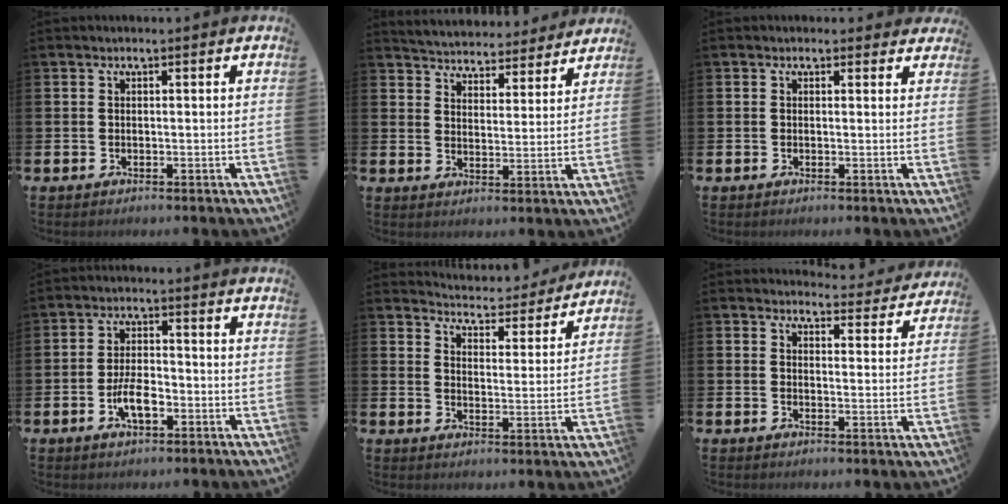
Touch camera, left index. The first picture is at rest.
{"total": 4.9, "force": [4.9, 0.9, -0.3], "torque": [-0.017, -0.040, 0.084]}
{"total": 0.8, "force": [0.6, 0.5, 0.2], "torque": [0.003, 0.005, 0.008]}
{"total": 4.7, "force": [-1.6, 2.2, 3.9], "torque": [-0.073, 0.006, -0.030]}
{"total": 4.6, "force": [4.6, 0.4, 0.1], "torque": [-0.023, -0.041, 0.075]}
{"total": 3.6, "force": [3.6, 0.7, 0.2], "torque": [0.003, -0.029, 0.059]}